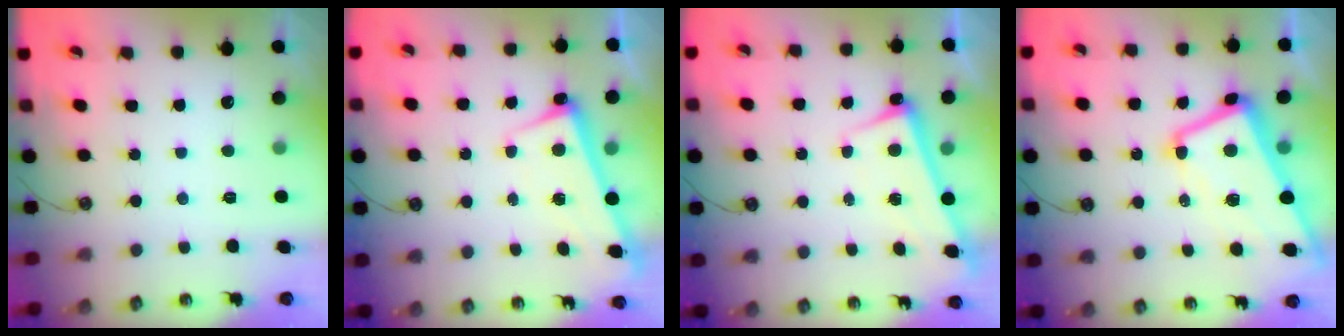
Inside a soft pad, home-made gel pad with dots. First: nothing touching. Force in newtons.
{"total": 2.6, "press": 2.4, "slide": 0.9}
{"total": 2.5, "press": 2.4, "slide": 0.7}
{"total": 7.3, "press": 7.1, "slide": 1.5}